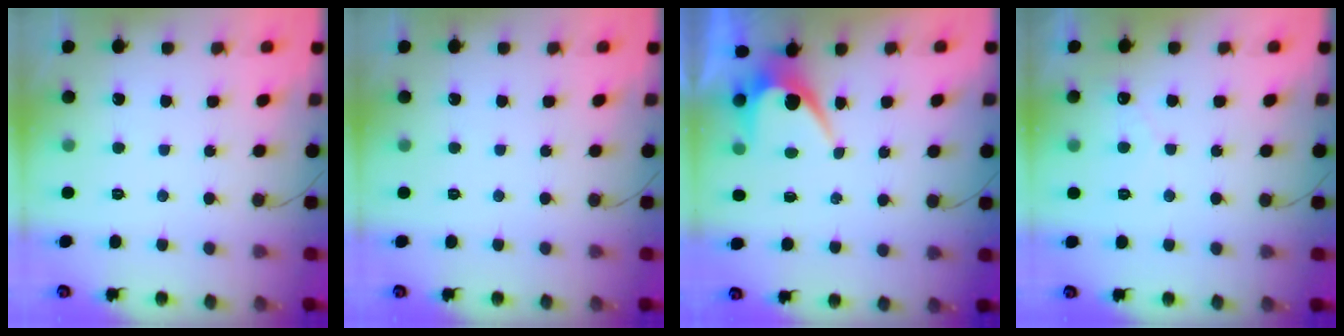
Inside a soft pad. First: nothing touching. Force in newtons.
{"total": 0.0}
{"total": 5.6, "press": 5.6, "slide": 0.3}
{"total": 2.2, "press": 2.2, "slide": 0.1}